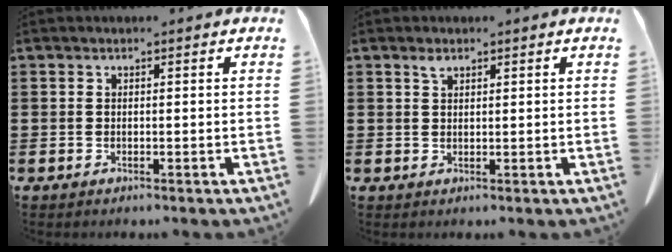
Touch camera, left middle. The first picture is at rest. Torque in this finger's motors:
{"motor_torque": [-0.03, 0.35, -0.12, -0.13]}